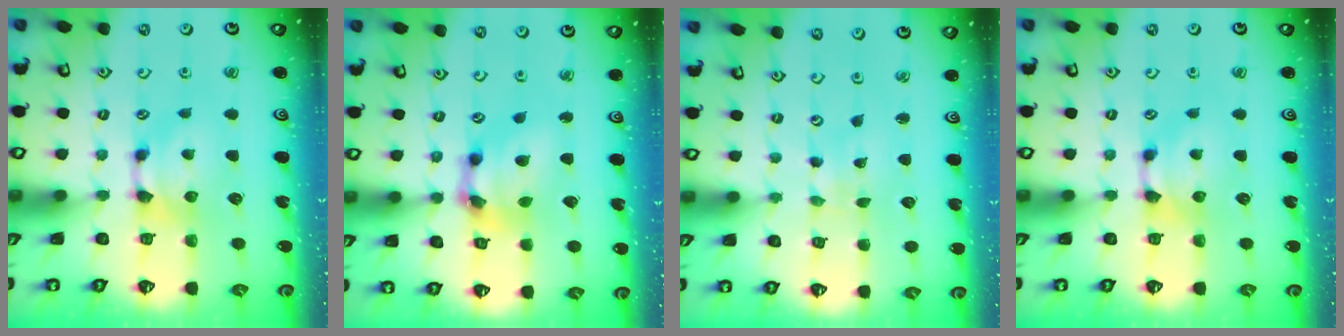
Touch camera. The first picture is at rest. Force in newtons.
{"total": 6.4, "press": 6.0, "slide": 2.0}
{"total": 6.4, "press": 6.4, "slide": 0.4}
{"total": 0.0}